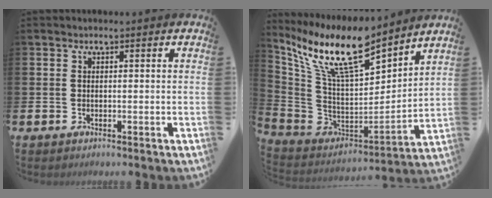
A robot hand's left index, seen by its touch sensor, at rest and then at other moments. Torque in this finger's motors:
{"motor_torque": [1.19, -0.95, 1.05, 0.21]}